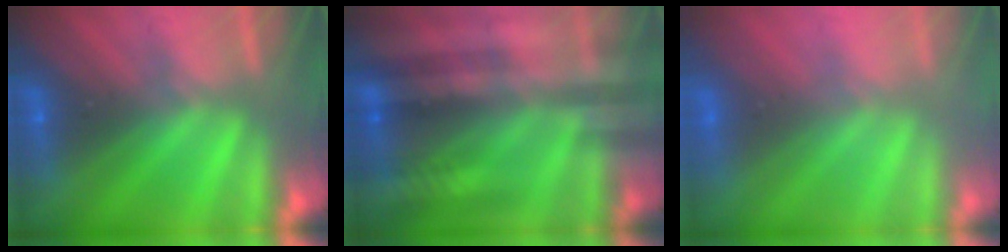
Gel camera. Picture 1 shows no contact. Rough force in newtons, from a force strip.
{"total": 2.6}
{"total": 2.8}